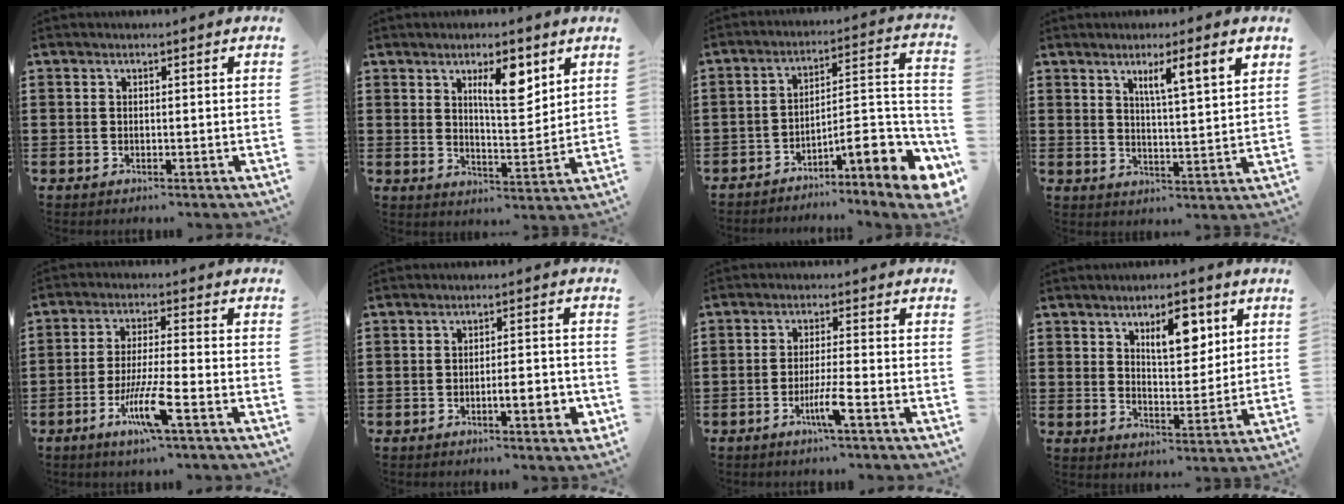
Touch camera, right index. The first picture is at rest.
{"total": 7.4, "force": [4.2, 1.5, 5.8], "torque": [-0.100, -0.012, 0.065]}
{"total": 8.7, "force": [-4.9, 1.9, 7.0], "torque": [-0.096, -0.014, -0.094]}
{"total": 4.9, "force": [2.7, 0.0, 4.1], "torque": [-0.078, -0.004, 0.040]}
{"total": 8.0, "force": [-4.0, 0.7, 6.9], "torque": [-0.135, -0.010, -0.075]}
{"total": 4.2, "force": [-1.6, 0.9, 3.8], "torque": [-0.053, 0.000, -0.029]}
{"total": 4.4, "force": [-2.3, -0.1, 3.7], "torque": [-0.069, -0.011, -0.042]}
{"total": 7.5, "force": [3.7, 3.3, 5.7], "torque": [-0.082, -0.004, 0.056]}